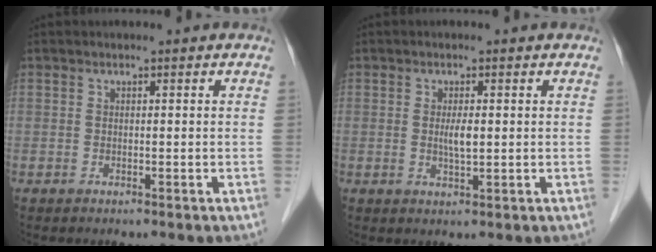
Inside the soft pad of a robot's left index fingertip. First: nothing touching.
{"total": 2.3, "force": [0.2, 0.4, 2.3], "torque": [-0.046, -0.003, 0.005]}